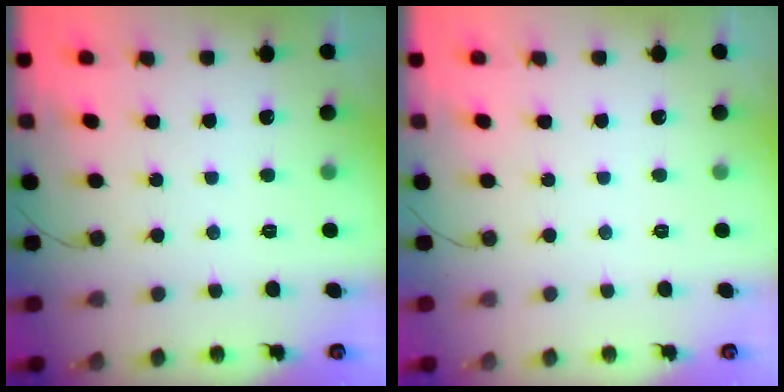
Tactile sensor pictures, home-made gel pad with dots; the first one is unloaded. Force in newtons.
{"total": 0.0}